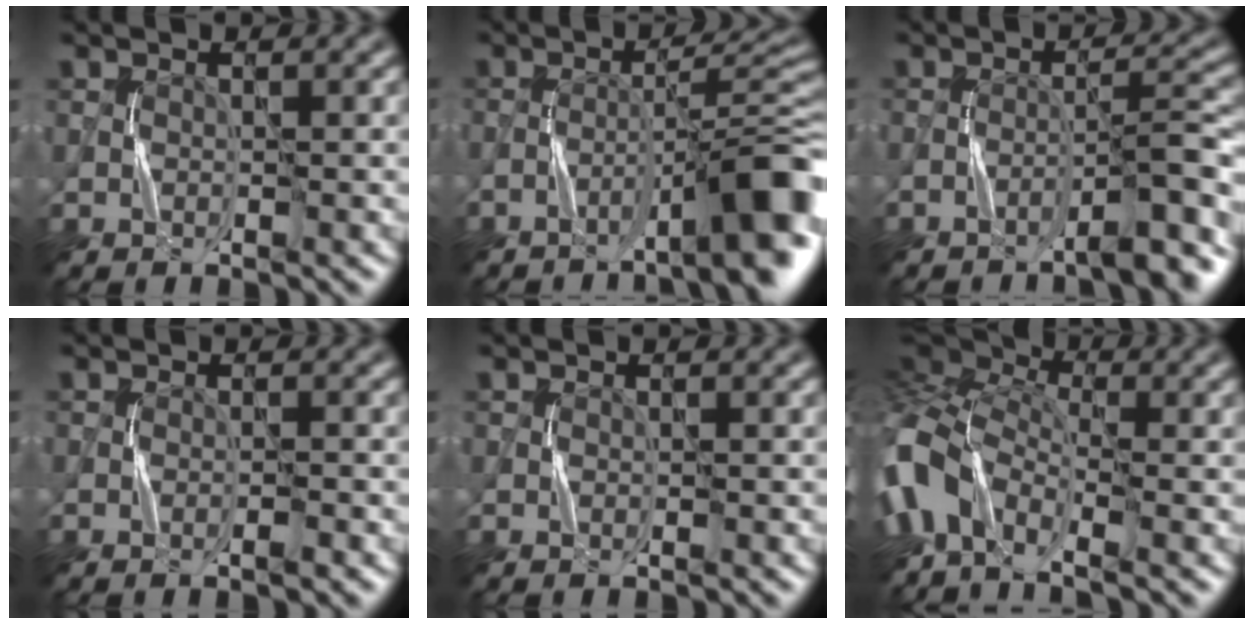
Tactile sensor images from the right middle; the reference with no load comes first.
{"total": 7.8, "force": [-4.3, 1.1, 6.5], "torque": [-0.086, 0.022, -0.069]}
{"total": 4.8, "force": [-3.4, 0.7, 3.4], "torque": [-0.038, 0.019, -0.054]}
{"total": 1.1, "force": [-0.6, 0.2, 1.0], "torque": [-0.012, 0.004, -0.010]}
{"total": 0.0}
{"total": 8.3, "force": [-2.9, 4.5, 6.3], "torque": [-0.136, -0.001, -0.076]}